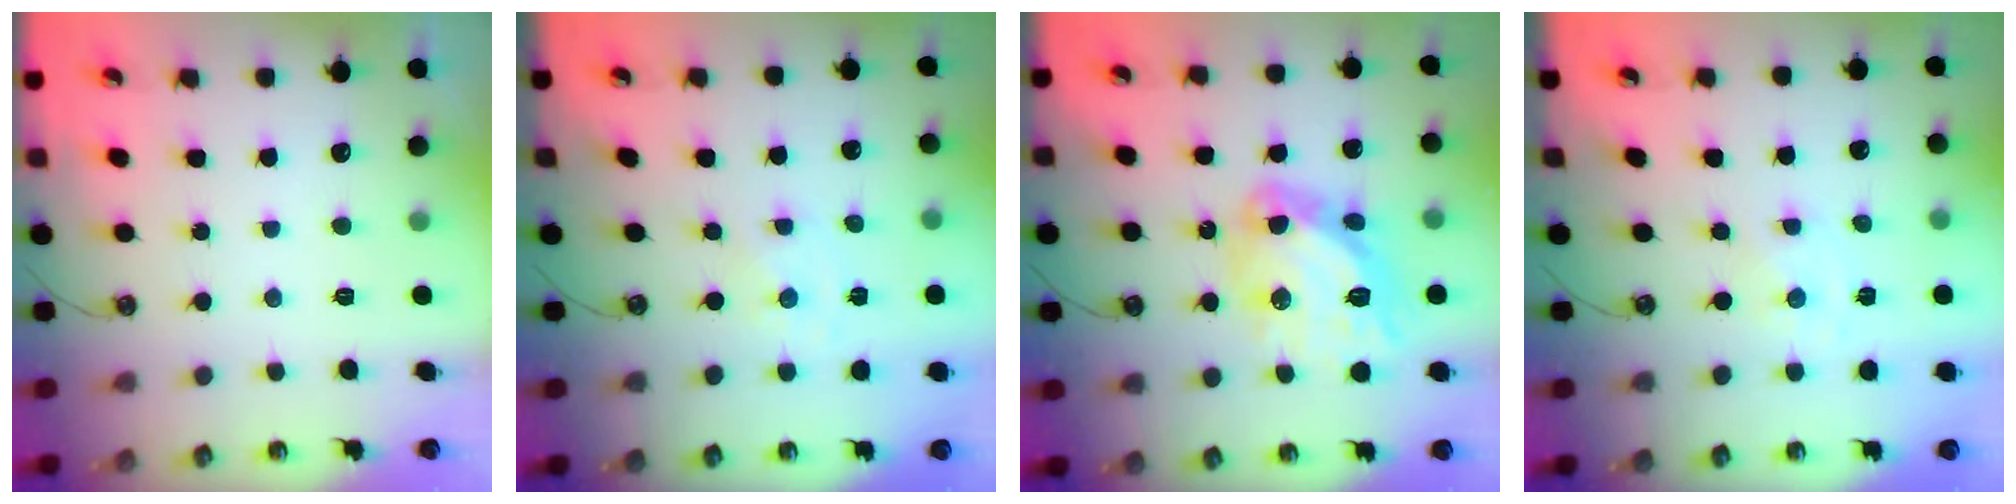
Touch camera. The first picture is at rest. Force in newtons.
{"total": 0.0}
{"total": 16.9, "press": 16.8, "slide": 2.0}
{"total": 0.0}